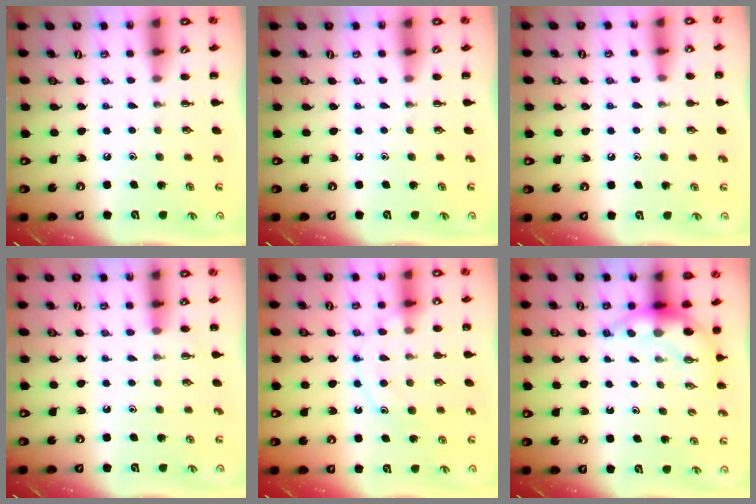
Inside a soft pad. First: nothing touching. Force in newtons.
{"total": 0.0}
{"total": 6.1, "press": 5.8, "slide": 2.0}
{"total": 4.1, "press": 3.8, "slide": 1.5}
{"total": 12.8, "press": 12.7, "slide": 1.0}
{"total": 6.6, "press": 6.5, "slide": 1.2}